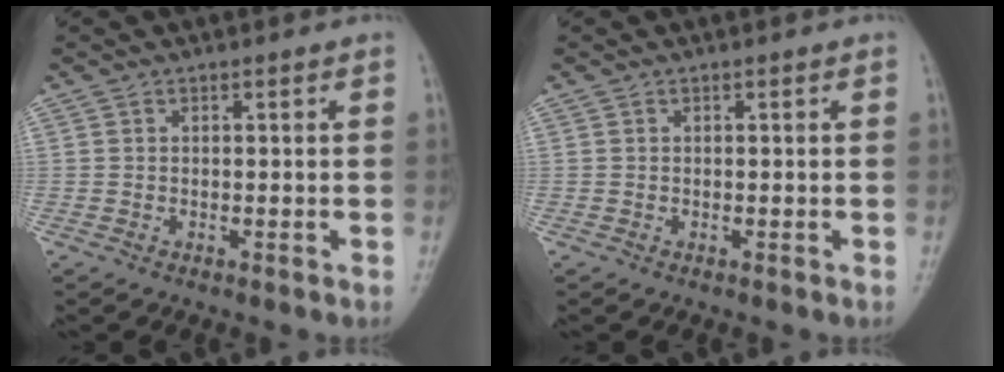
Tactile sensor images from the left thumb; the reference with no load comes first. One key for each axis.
{"total": 0.0}